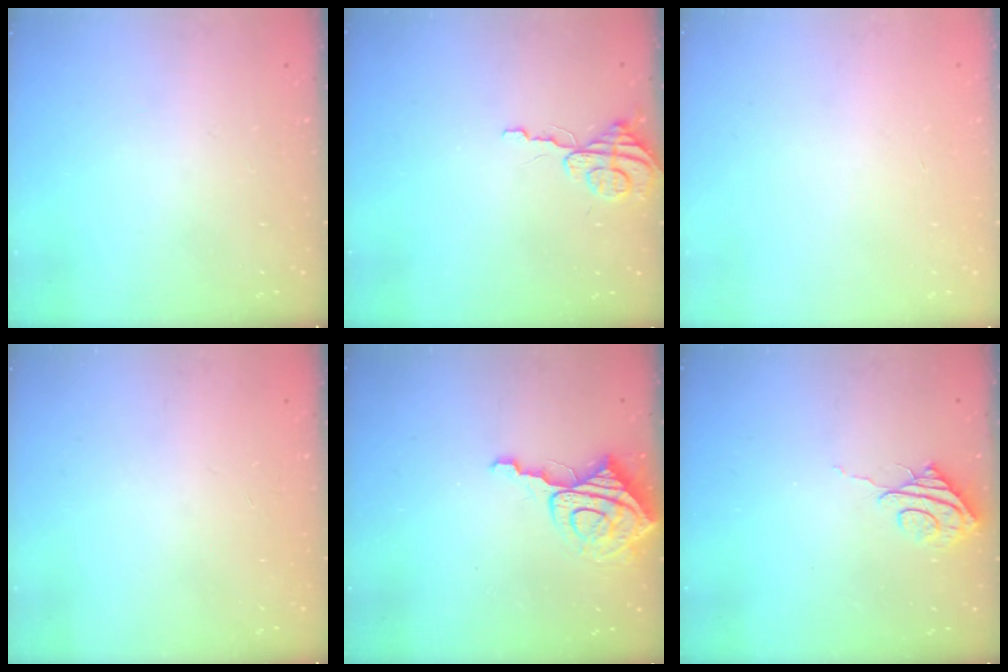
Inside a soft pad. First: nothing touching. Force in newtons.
{"total": 4.1, "press": 4.1, "slide": 0.3}
{"total": 0.0}
{"total": 0.0}
{"total": 8.4, "press": 8.3, "slide": 1.0}
{"total": 7.3, "press": 7.3, "slide": 0.3}